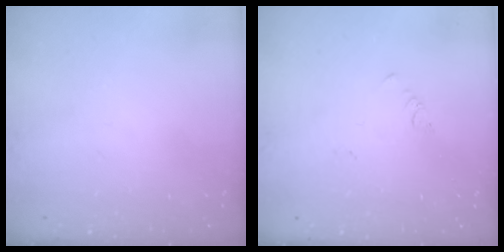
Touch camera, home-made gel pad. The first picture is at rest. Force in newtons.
{"total": 1.9, "press": 1.9, "slide": 0.4}